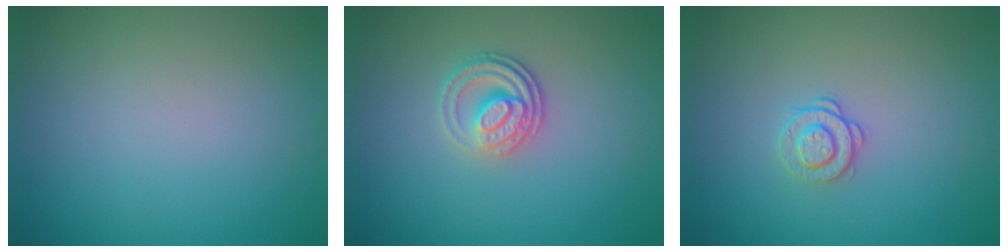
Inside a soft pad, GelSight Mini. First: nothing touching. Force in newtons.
{"total": 2.8, "press": 2.5, "slide": 1.4}
{"total": 1.6, "press": 1.2, "slide": 1.0}